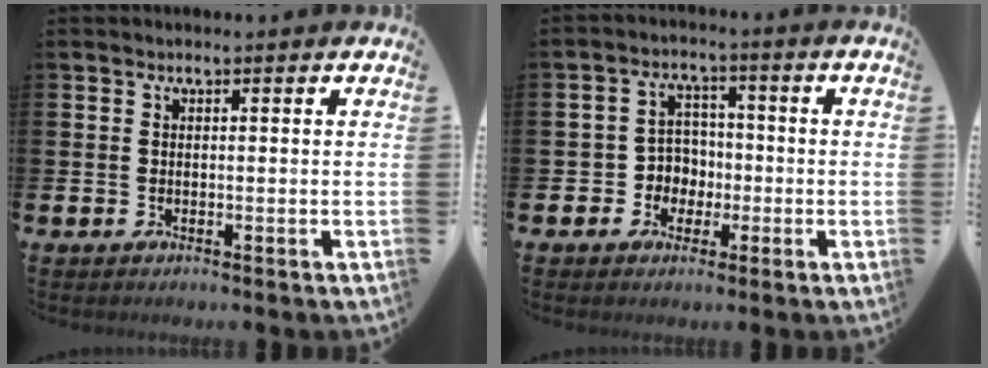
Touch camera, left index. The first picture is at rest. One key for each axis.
{"total": 4.2, "fx": -0.9, "fy": 4.0, "fz": 0.6, "tx": -0.034, "ty": 0.005, "tz": -0.024}